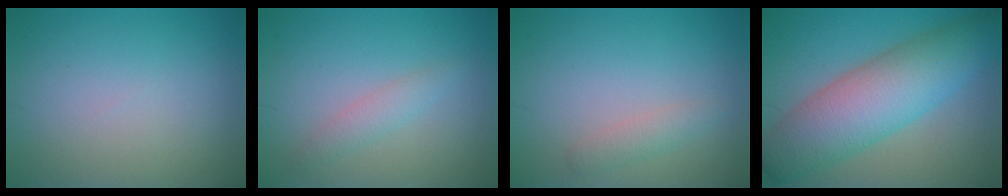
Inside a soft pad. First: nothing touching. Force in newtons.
{"total": 1.6, "press": 1.6, "slide": 0.1}
{"total": 1.5, "press": 1.5, "slide": 0.0}
{"total": 9.1, "press": 9.1, "slide": 0.2}